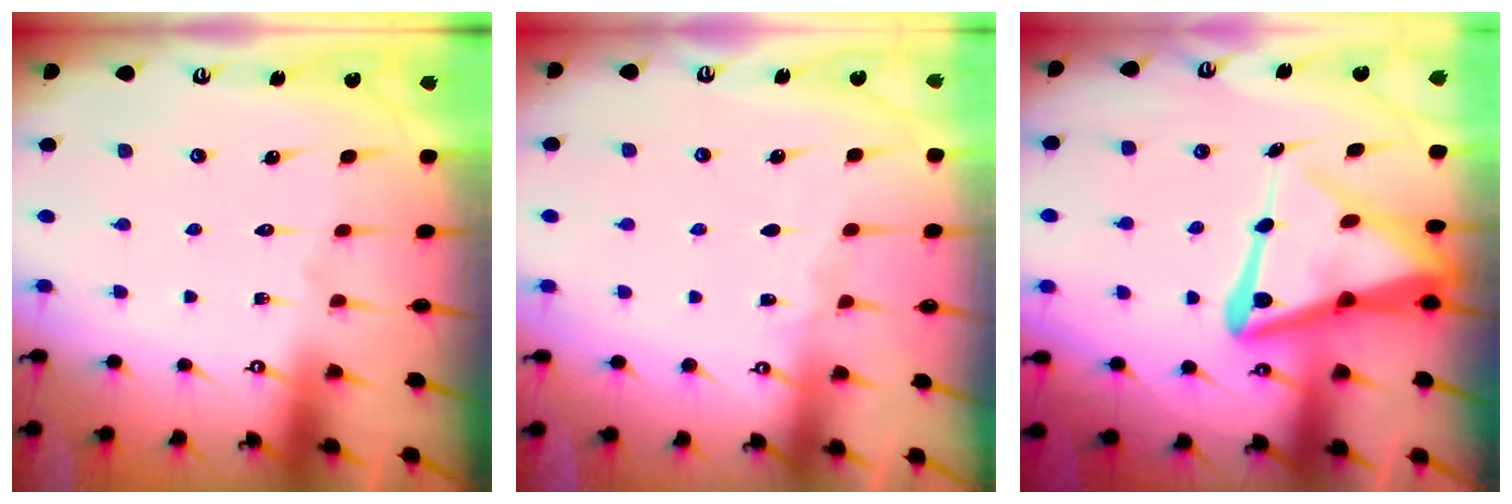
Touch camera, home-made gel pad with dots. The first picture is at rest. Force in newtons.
{"total": 2.8, "press": 2.8, "slide": 0.3}
{"total": 15.8, "press": 15.6, "slide": 1.8}